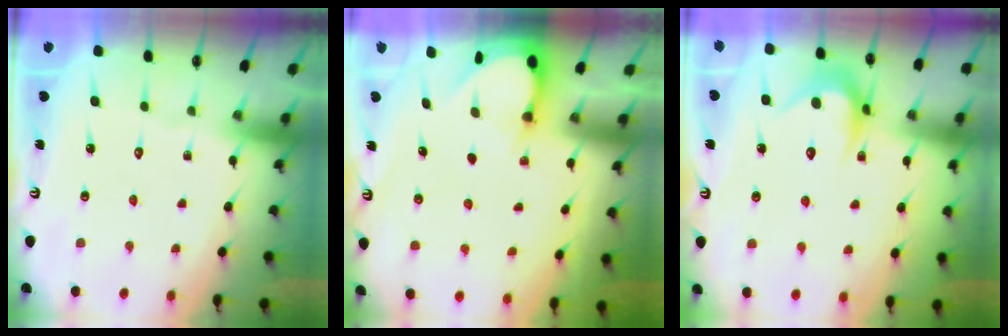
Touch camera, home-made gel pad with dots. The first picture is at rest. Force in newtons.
{"total": 3.1, "press": 3.1, "slide": 0.4}
{"total": 9.4, "press": 9.4, "slide": 0.5}